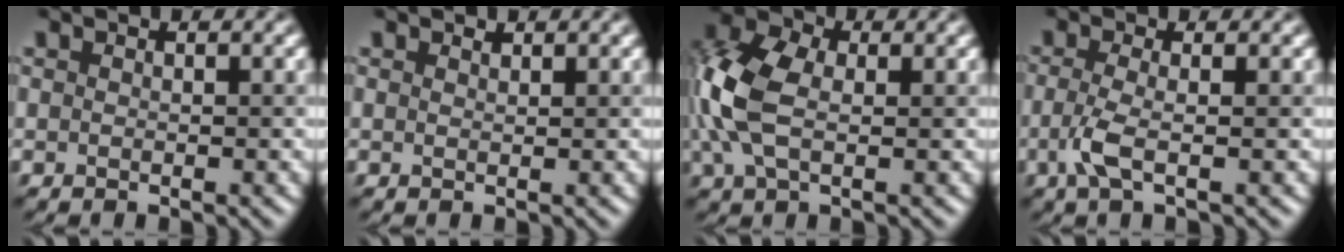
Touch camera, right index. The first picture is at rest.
{"total": 0.6, "force": [0.5, 0.1, 0.0], "torque": [0.001, -0.002, 0.011]}
{"total": 8.1, "force": [0.3, 5.1, 6.3], "torque": [-0.159, 0.010, -0.008]}
{"total": 2.6, "force": [-0.7, 0.7, 2.5], "torque": [-0.062, -0.004, -0.020]}